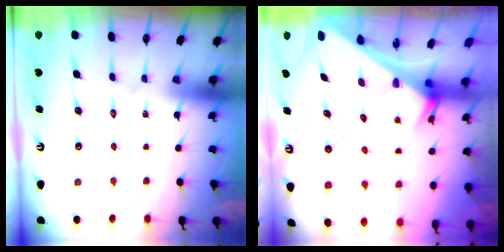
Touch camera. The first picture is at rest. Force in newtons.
{"total": 2.6, "press": 2.6, "slide": 0.1}